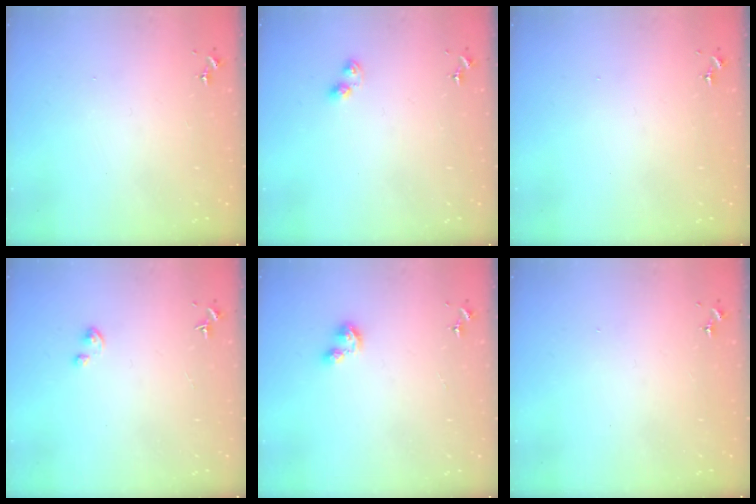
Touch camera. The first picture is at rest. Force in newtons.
{"total": 5.0, "press": 4.9, "slide": 0.7}
{"total": 0.0}
{"total": 1.8, "press": 1.8, "slide": 0.1}
{"total": 3.3, "press": 3.2, "slide": 0.4}
{"total": 0.0}